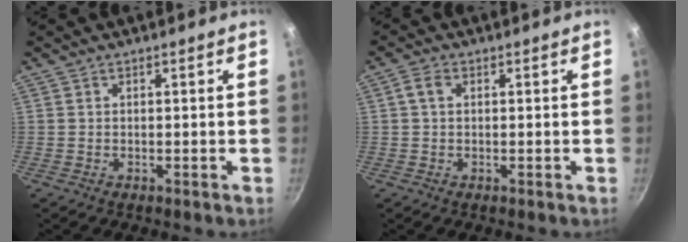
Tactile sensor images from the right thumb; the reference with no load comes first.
{"total": 2.5, "force": [0.5, 1.6, 1.8], "torque": [-0.035, 0.008, 0.007]}